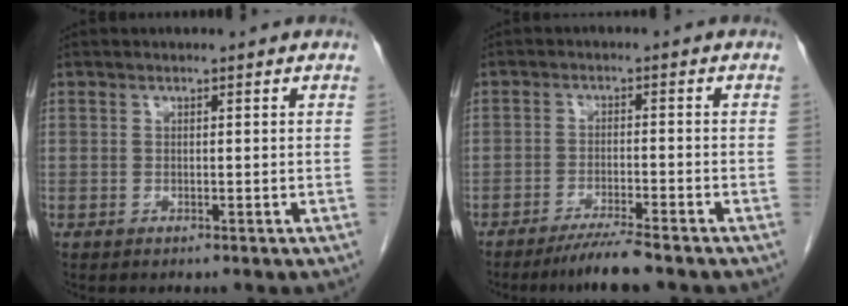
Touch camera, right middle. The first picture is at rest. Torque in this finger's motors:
{"motor_torque": [0.10, -0.08, 0.03, 0.02]}